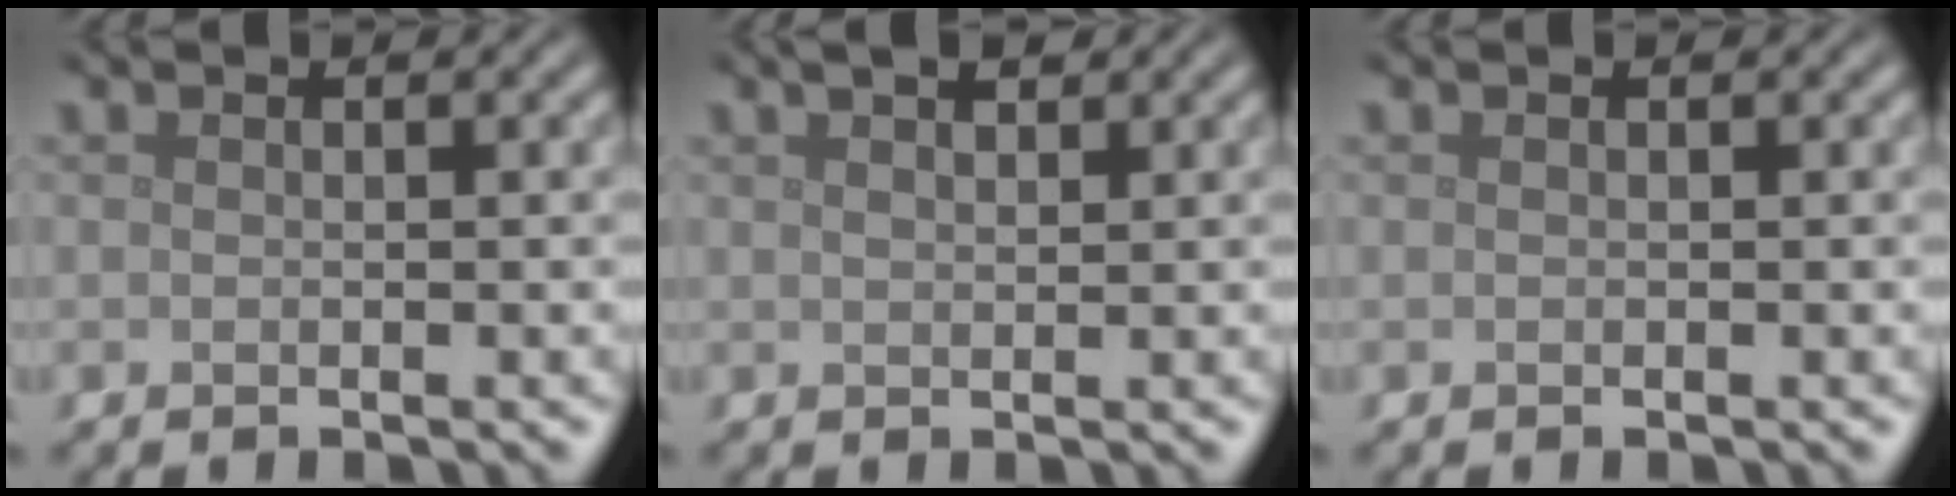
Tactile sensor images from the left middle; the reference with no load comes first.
{"total": 2.6, "force": [1.8, 1.0, 1.5], "torque": [-0.015, 0.005, 0.017]}
{"total": 0.0}